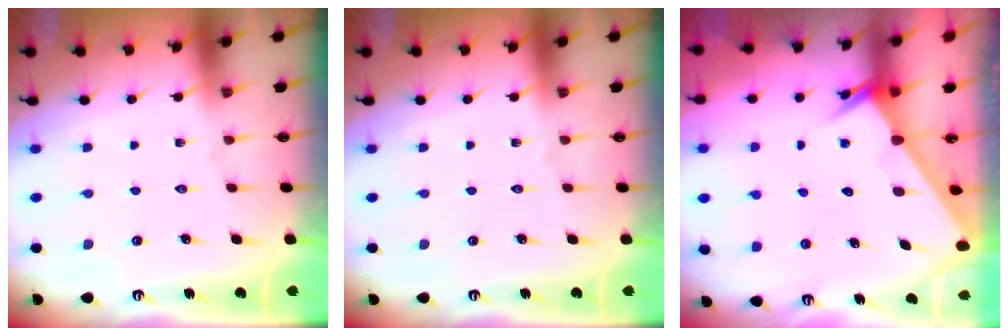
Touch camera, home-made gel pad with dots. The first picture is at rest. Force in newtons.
{"total": 0.0}
{"total": 2.3, "press": 2.3, "slide": 0.1}